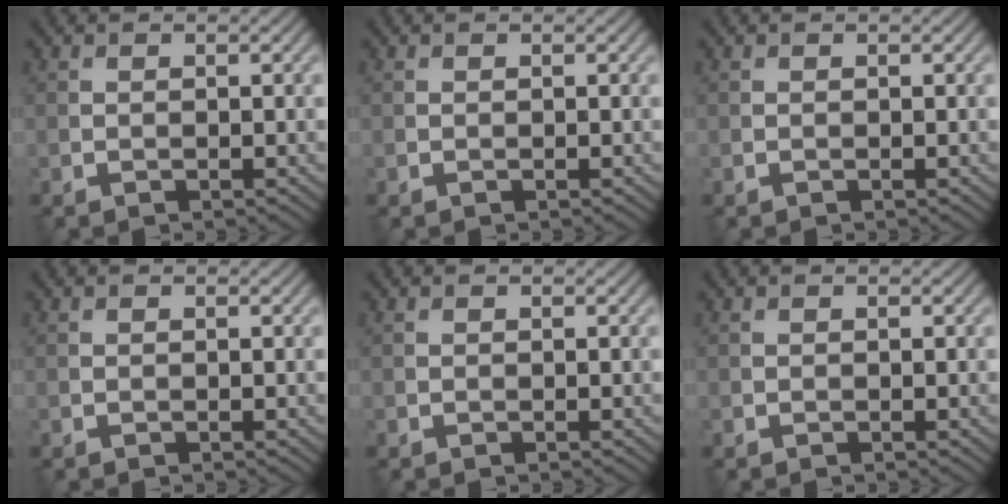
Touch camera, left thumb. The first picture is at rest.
{"total": 0.0}
{"total": 0.0}
{"total": 0.0}
{"total": 0.0}
{"total": 0.0}